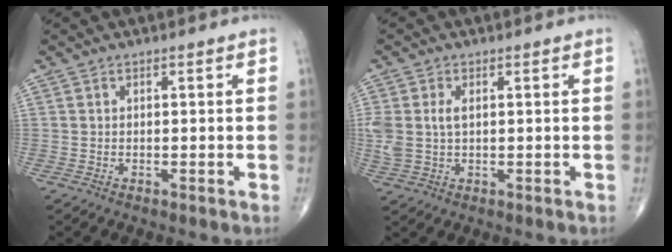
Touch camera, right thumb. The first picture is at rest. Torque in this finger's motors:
{"motor_torque": [0.42, 0.56, 0.65, 0.22, 0.23]}